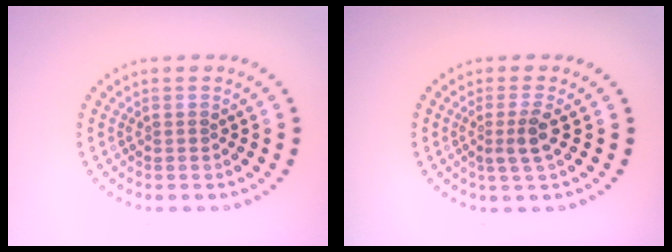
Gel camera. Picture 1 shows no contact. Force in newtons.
{"total": 2.3, "press": 1.8, "slide": 1.4}